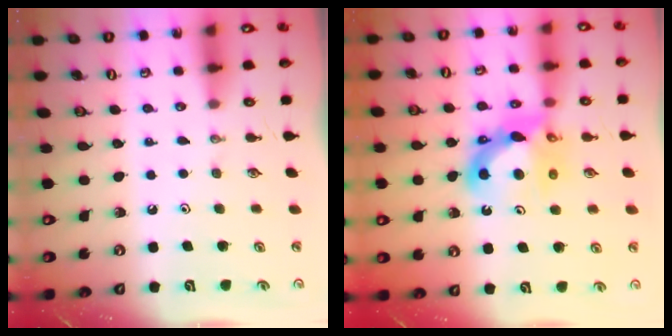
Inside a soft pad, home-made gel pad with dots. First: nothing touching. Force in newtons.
{"total": 10.8, "press": 10.7, "slide": 1.1}